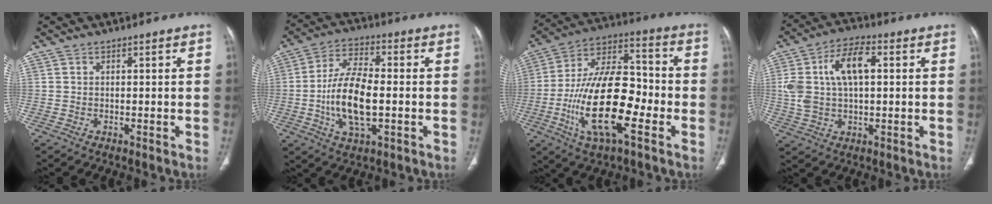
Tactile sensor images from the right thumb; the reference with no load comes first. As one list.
[{"total": 13.3, "force": [-2.0, 5.7, 11.8], "torque": [-0.233, 0.009, -0.038]}, {"total": 21.3, "force": [-6.0, 9.1, 18.3], "torque": [-0.321, 0.032, -0.103]}, {"total": 12.3, "force": [2.4, 6.5, 10.2], "torque": [-0.199, 0.019, 0.044]}]